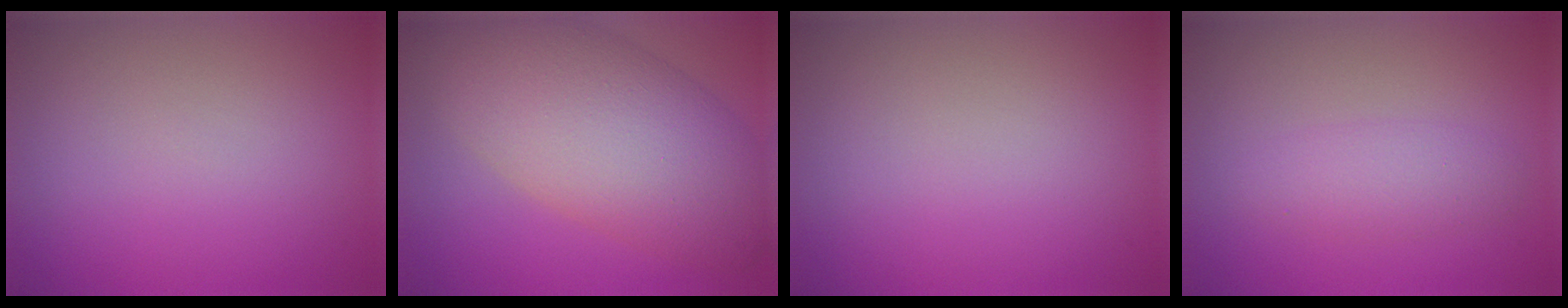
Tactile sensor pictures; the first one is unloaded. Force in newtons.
{"total": 11.2, "press": 11.2, "slide": 0.5}
{"total": 0.0}
{"total": 2.4, "press": 2.4, "slide": 0.0}